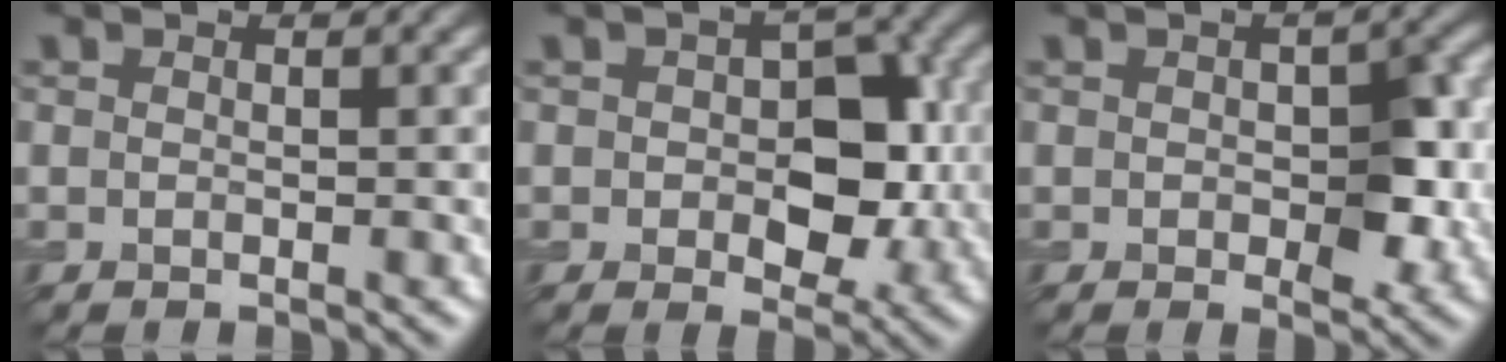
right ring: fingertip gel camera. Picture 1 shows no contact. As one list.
[{"total": 7.0, "force": [-0.1, 4.2, 5.6], "torque": [-0.075, -0.003, -0.003]}, {"total": 4.6, "force": [-0.2, 2.5, 3.9], "torque": [-0.054, -0.004, 0.002]}]